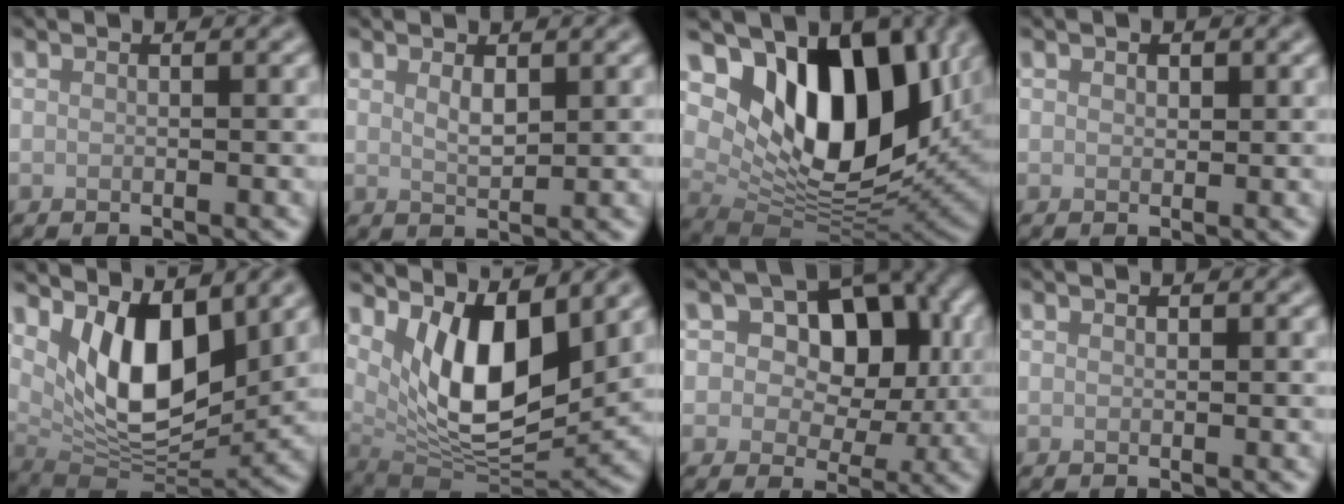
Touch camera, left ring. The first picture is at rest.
{"total": 1.6, "force": [0.8, 0.6, 1.2], "torque": [-0.025, -0.003, 0.018]}
{"total": 13.0, "force": [5.0, 7.4, 9.5], "torque": [-0.139, -0.013, 0.089]}
{"total": 0.7, "force": [0.4, 0.5, 0.2], "torque": [-0.004, -0.003, 0.006]}
{"total": 9.2, "force": [3.5, 4.3, 7.3], "torque": [-0.126, -0.026, 0.061]}
{"total": 10.3, "force": [3.8, 4.4, 8.5], "torque": [-0.140, -0.022, 0.071]}
{"total": 9.9, "force": [2.7, 6.5, 6.9], "torque": [-0.076, 0.012, 0.022]}
{"total": 0.0}